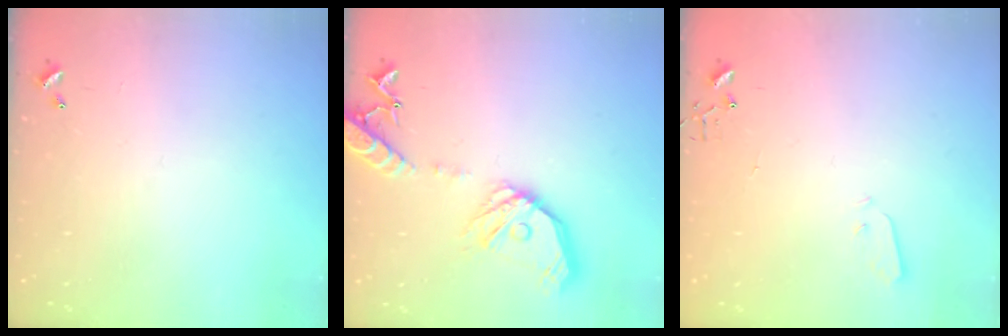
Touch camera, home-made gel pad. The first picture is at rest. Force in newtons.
{"total": 17.9, "press": 17.7, "slide": 2.6}
{"total": 3.0, "press": 3.0, "slide": 0.3}